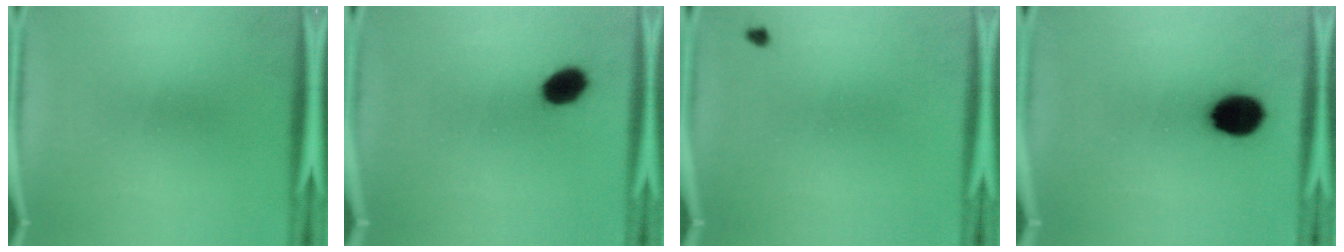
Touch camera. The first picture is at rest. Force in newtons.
{"total": 5.7}
{"total": 0.7}
{"total": 10.8}